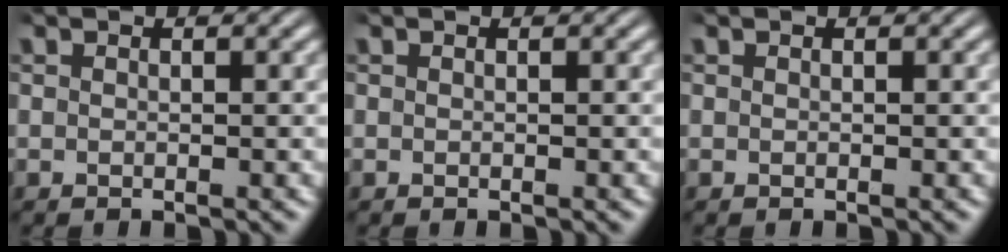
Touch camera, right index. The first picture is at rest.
{"total": 0.0}
{"total": 0.0}